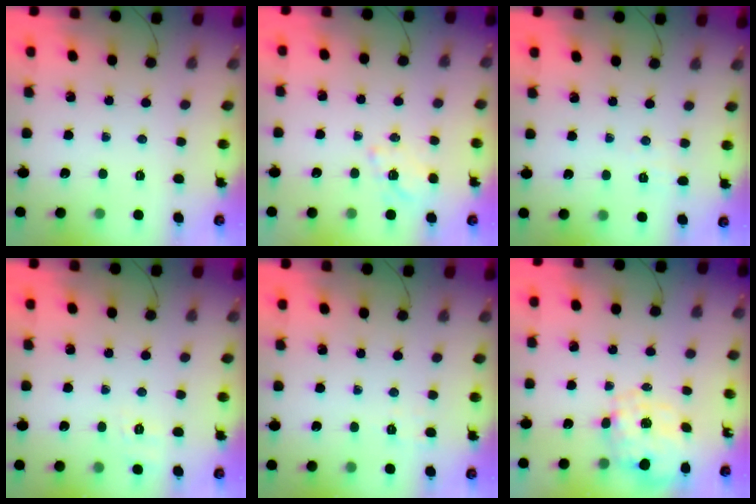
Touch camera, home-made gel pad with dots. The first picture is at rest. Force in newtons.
{"total": 1.5, "press": 0.9, "slide": 1.1}
{"total": 1.3, "press": 0.5, "slide": 1.3}
{"total": 1.8, "press": 0.1, "slide": 1.8}
{"total": 2.0, "press": 1.0, "slide": 1.7}
{"total": 2.5, "press": 2.3, "slide": 1.0}